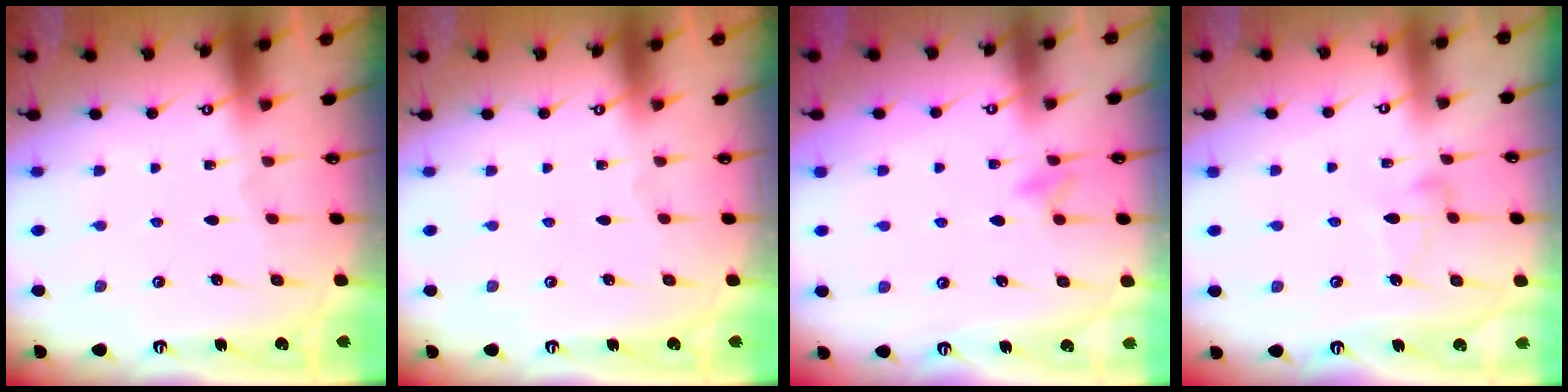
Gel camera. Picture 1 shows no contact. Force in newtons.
{"total": 0.0}
{"total": 7.3, "press": 7.2, "slide": 0.7}
{"total": 3.5, "press": 3.5, "slide": 0.1}